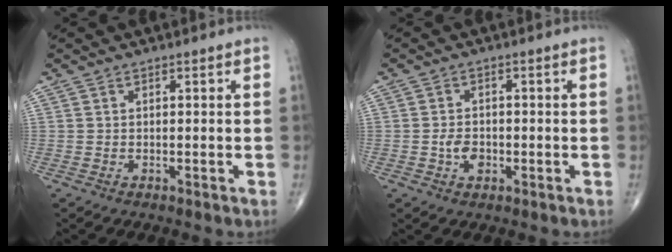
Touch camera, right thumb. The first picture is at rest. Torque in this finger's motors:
{"motor_torque": [0.50, 0.39, 0.11, -0.27, 0.12]}